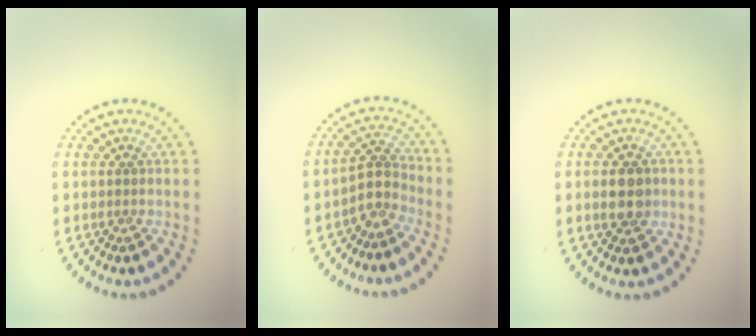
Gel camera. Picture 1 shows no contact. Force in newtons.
{"total": 2.8, "press": 2.0, "slide": 2.0}
{"total": 3.2, "press": 3.2, "slide": 0.3}